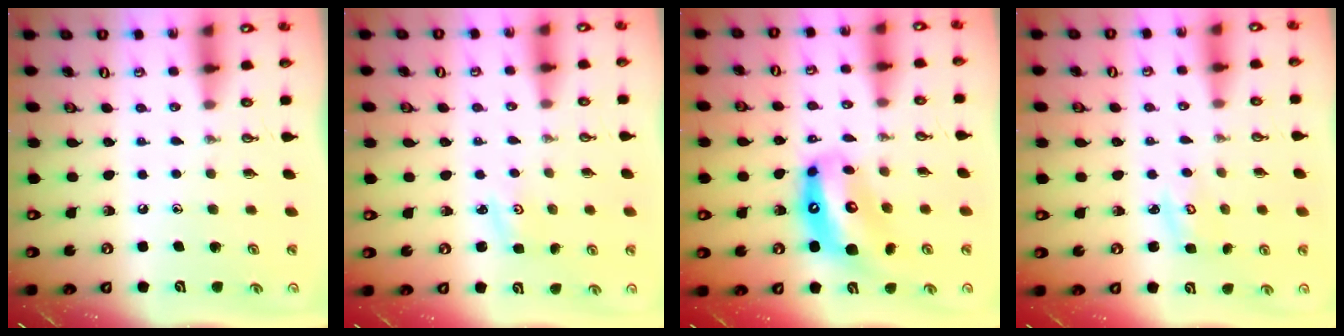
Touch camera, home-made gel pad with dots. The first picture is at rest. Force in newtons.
{"total": 2.0, "press": 2.0, "slide": 0.3}
{"total": 12.6, "press": 12.5, "slide": 1.5}
{"total": 3.4, "press": 3.3, "slide": 0.5}